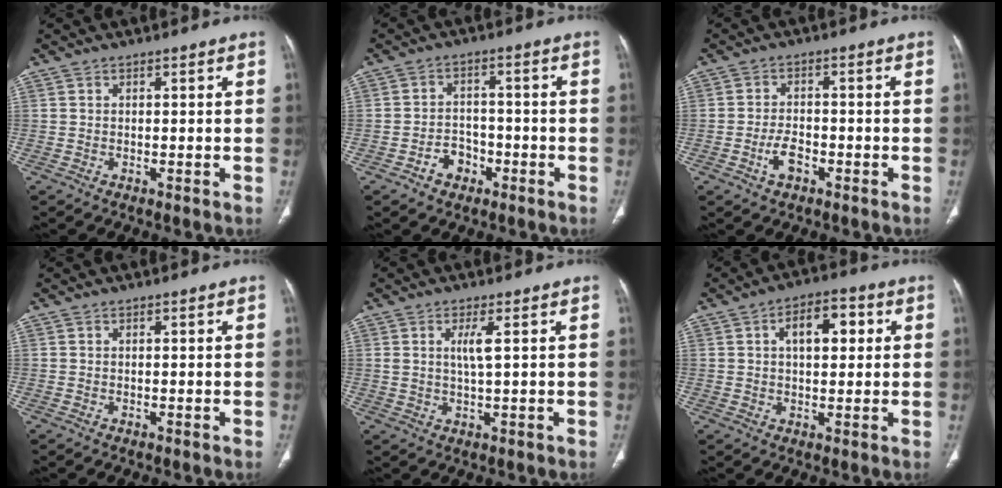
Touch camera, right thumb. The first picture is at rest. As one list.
[{"total": 5.0, "force": [-2.5, 3.8, 2.0], "torque": [-0.010, 0.029, -0.041]}, {"total": 4.1, "force": [-1.9, 2.4, 2.7], "torque": [-0.045, 0.017, -0.036]}, {"total": 0.0}, {"total": 3.3, "force": [1.0, 0.4, 3.2], "torque": [-0.069, -0.009, 0.022]}, {"total": 8.1, "force": [2.1, 4.5, 6.5], "torque": [-0.075, 0.012, 0.028]}]